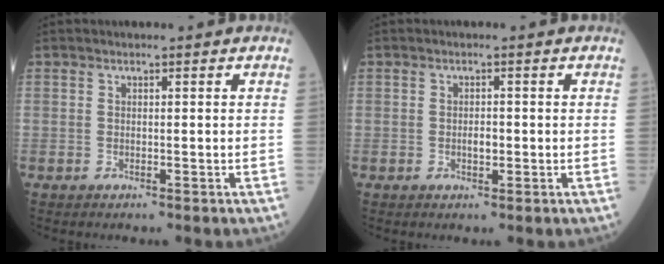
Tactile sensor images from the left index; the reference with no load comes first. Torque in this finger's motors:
{"motor_torque": [0.39, 0.20, 0.02, 0.00]}